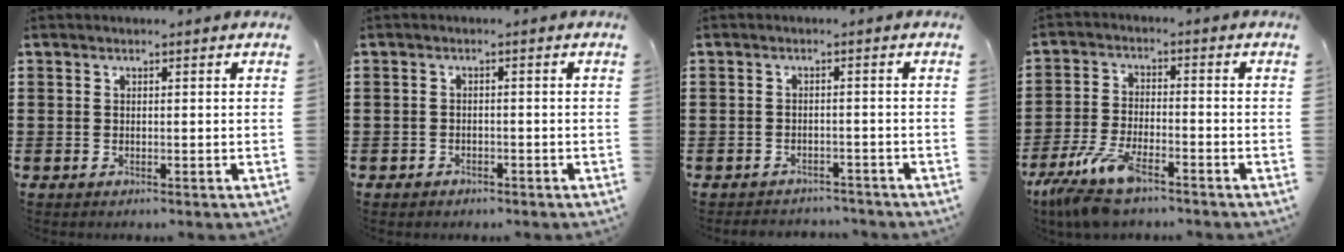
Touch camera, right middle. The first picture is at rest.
{"total": 1.1, "force": [-0.9, 0.6, 0.0], "torque": [-0.004, 0.002, -0.022]}
{"total": 2.0, "force": [-2.0, 0.3, -0.1], "torque": [-0.006, -0.001, -0.045]}
{"total": 8.5, "force": [-6.6, 2.0, 5.0], "torque": [-0.122, -0.010, -0.128]}